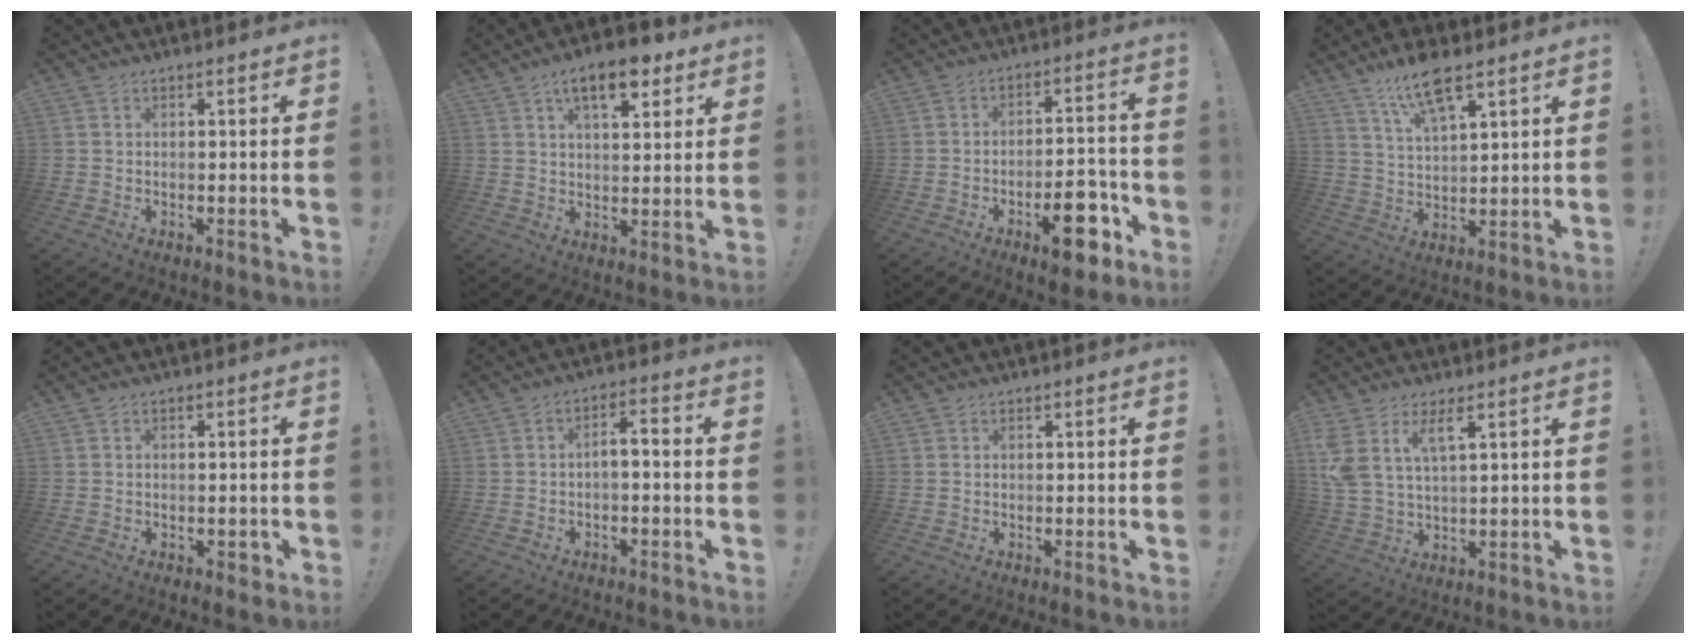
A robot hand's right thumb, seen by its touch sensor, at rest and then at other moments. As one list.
[{"total": 11.3, "force": [6.4, 4.7, 8.0], "torque": [-0.107, -0.024, 0.107]}, {"total": 13.3, "force": [-6.9, 6.0, 9.6], "torque": [-0.102, 0.052, -0.103]}, {"total": 10.8, "force": [7.5, 2.9, 7.3], "torque": [-0.131, -0.029, 0.129]}, {"total": 1.7, "force": [-0.4, 1.3, 1.1], "torque": [-0.008, 0.002, -0.006]}, {"total": 3.8, "force": [-2.4, 0.9, 2.8], "torque": [-0.045, 0.007, -0.045]}, {"total": 0.0}, {"total": 7.9, "force": [4.5, 2.8, 5.8], "torque": [-0.121, -0.017, 0.085]}]